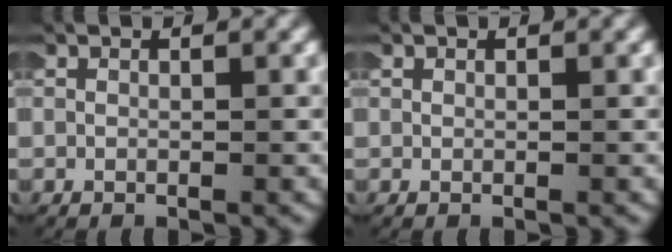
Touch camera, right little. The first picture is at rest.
{"total": 0.0}